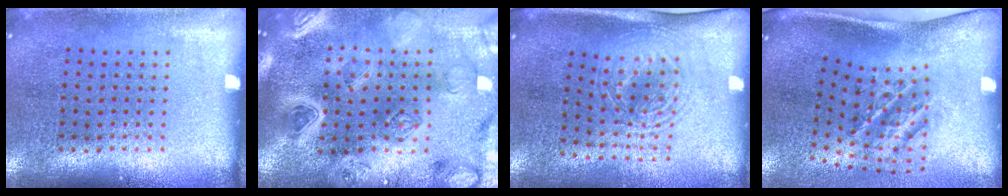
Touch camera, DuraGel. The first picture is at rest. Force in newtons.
{"total": 4.9, "press": 4.2, "slide": 2.5}
{"total": 1.7, "press": 1.3, "slide": 1.0}
{"total": 2.2, "press": 1.2, "slide": 1.8}